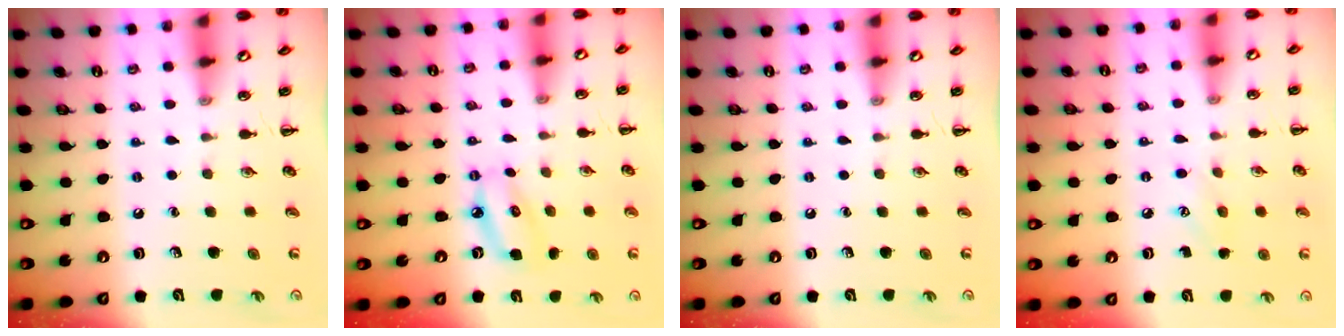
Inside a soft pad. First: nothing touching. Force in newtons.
{"total": 7.2, "press": 7.0, "slide": 1.8}
{"total": 0.0}
{"total": 5.3, "press": 5.1, "slide": 1.4}